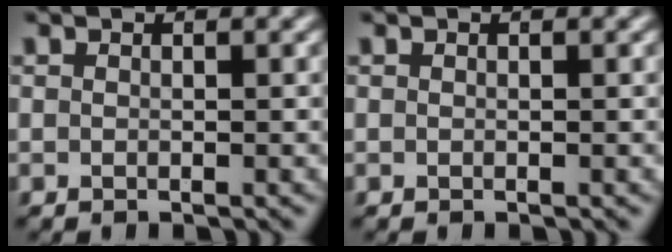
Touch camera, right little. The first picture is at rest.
{"total": 0.0}